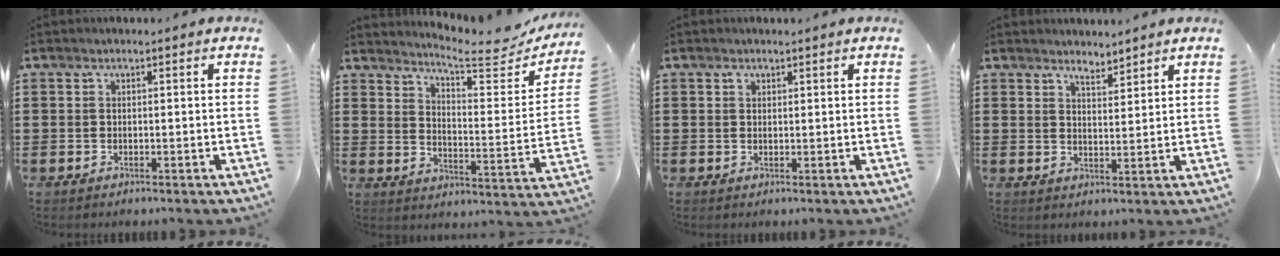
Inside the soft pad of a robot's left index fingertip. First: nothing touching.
{"total": 6.5, "force": [5.9, 0.2, 2.5], "torque": [-0.061, -0.048, 0.097]}
{"total": 1.0, "force": [0.7, 0.5, 0.3], "torque": [-0.009, 0.002, 0.014]}
{"total": 2.8, "force": [2.8, 0.4, 0.2], "torque": [-0.011, -0.004, 0.054]}